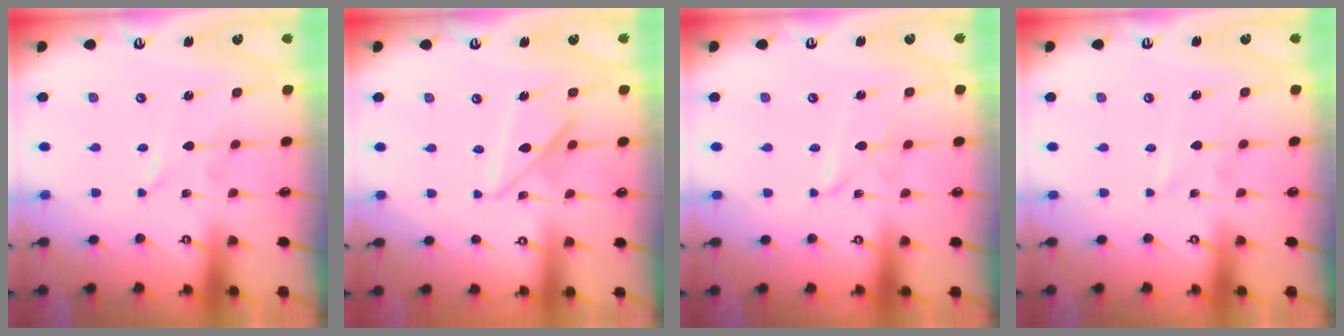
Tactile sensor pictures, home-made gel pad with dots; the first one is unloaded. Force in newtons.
{"total": 10.2, "press": 10.1, "slide": 0.9}
{"total": 1.9, "press": 1.9, "slide": 0.2}
{"total": 0.8, "press": 0.8, "slide": 0.1}